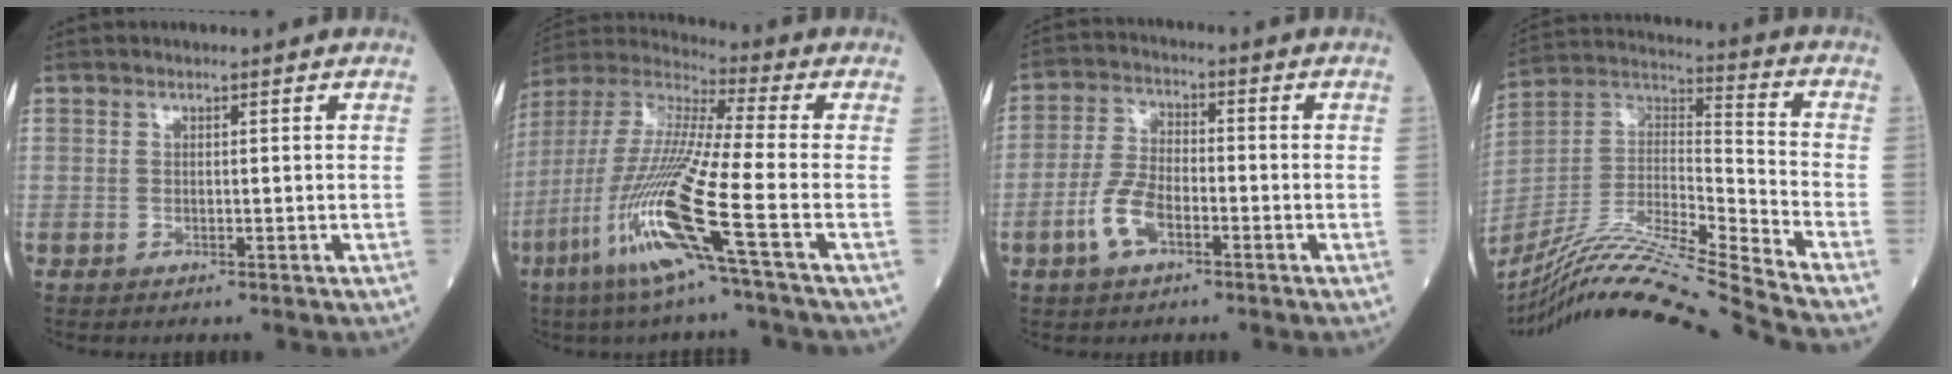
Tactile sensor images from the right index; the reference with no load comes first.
{"total": 17.4, "force": [-7.2, -0.9, 15.8], "torque": [-0.341, -0.030, -0.149]}
{"total": 6.4, "force": [-2.9, 2.7, 5.0], "torque": [-0.115, 0.003, -0.060]}
{"total": 22.6, "force": [-19.7, -2.4, 10.9], "torque": [-0.228, -0.018, -0.357]}